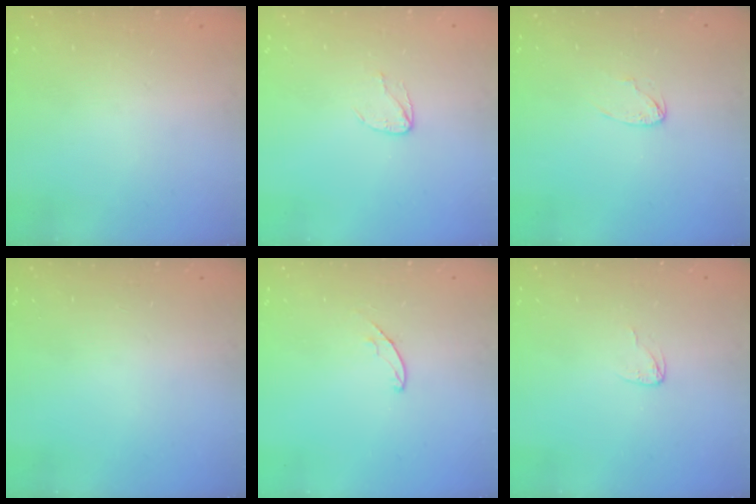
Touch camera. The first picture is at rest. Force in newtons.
{"total": 4.5, "press": 4.5, "slide": 0.4}
{"total": 2.5, "press": 2.5, "slide": 0.2}
{"total": 0.0}
{"total": 4.2, "press": 4.2, "slide": 0.4}
{"total": 3.6, "press": 3.6, "slide": 0.2}